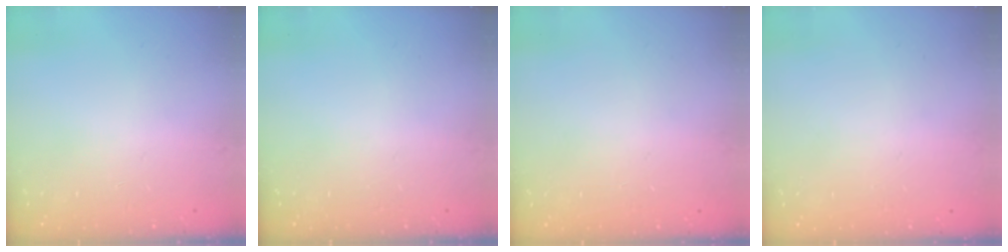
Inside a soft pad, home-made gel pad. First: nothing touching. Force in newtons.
{"total": 0.0}
{"total": 0.0}
{"total": 0.0}